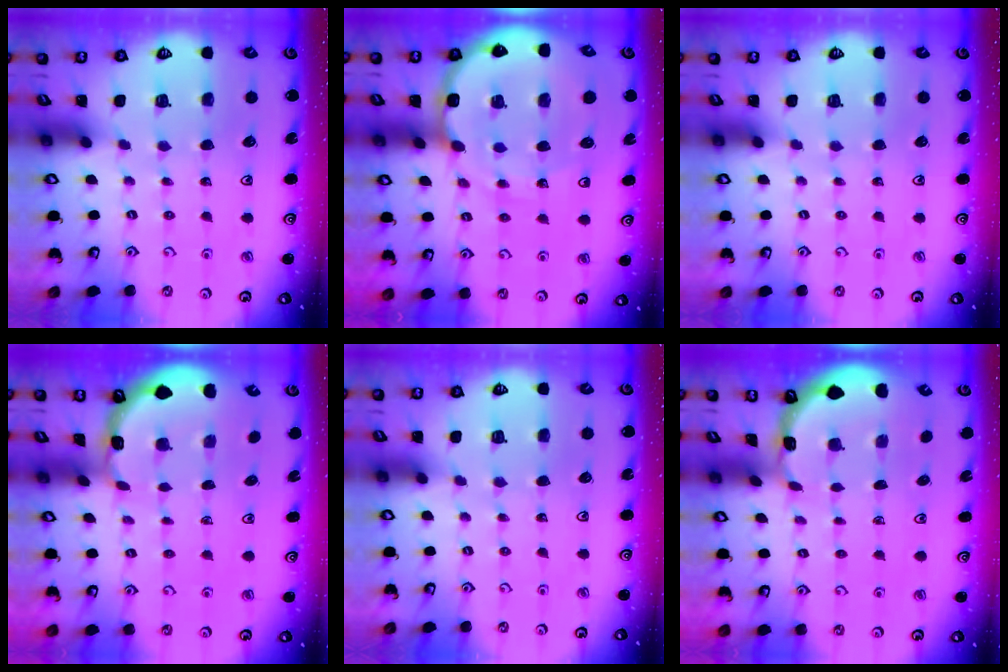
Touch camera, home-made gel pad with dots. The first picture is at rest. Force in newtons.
{"total": 13.6, "press": 13.3, "slide": 2.8}
{"total": 0.0}
{"total": 1.6, "press": 1.6, "slide": 0.2}
{"total": 0.0}
{"total": 1.2, "press": 1.2, "slide": 0.2}